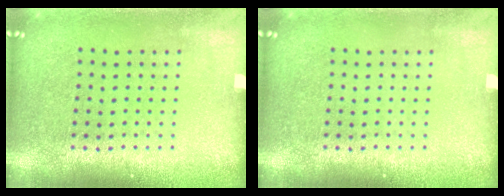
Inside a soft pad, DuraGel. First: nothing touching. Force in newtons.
{"total": 0.0}